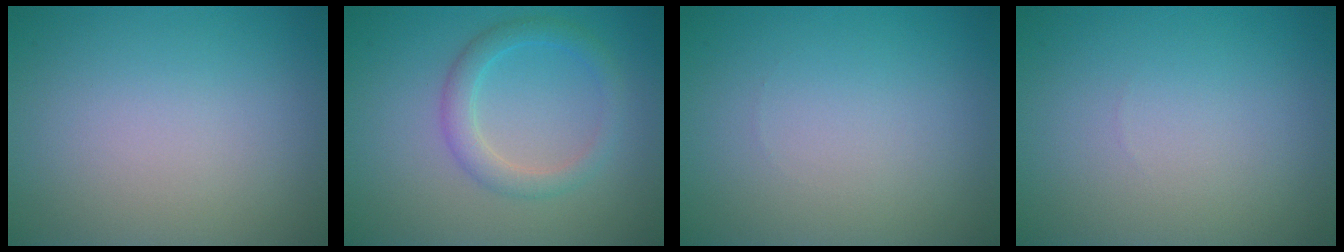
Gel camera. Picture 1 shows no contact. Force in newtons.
{"total": 2.6, "press": 2.6, "slide": 0.1}
{"total": 0.0}
{"total": 0.0}